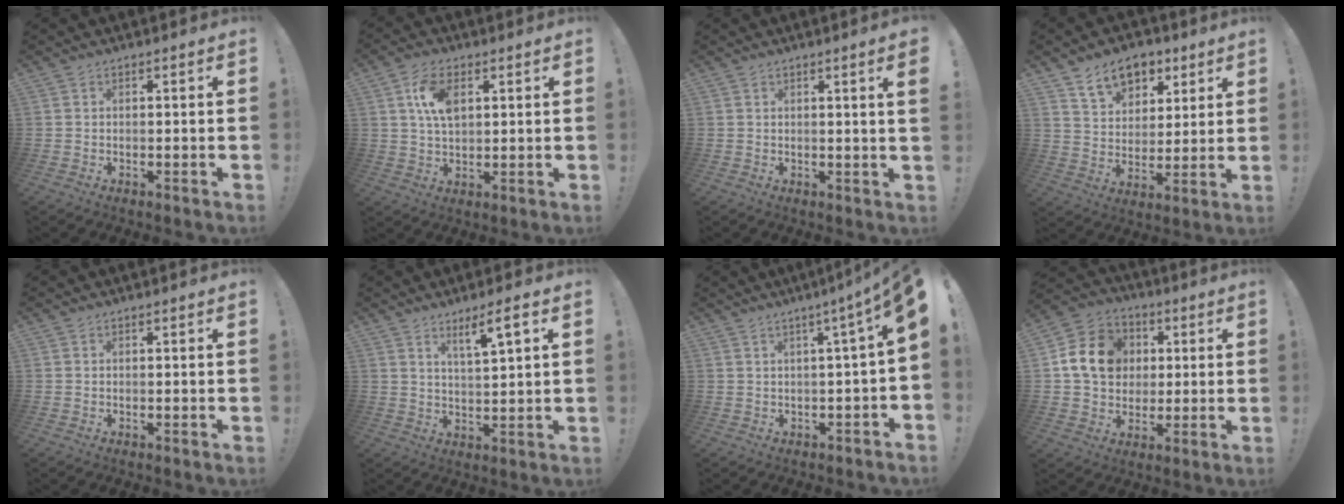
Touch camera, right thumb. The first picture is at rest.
{"total": 8.9, "force": [2.9, 5.0, 6.7], "torque": [-0.115, -0.002, 0.051]}
{"total": 2.9, "force": [1.0, -0.6, 2.6], "torque": [-0.042, -0.007, 0.015]}
{"total": 12.4, "force": [7.8, 8.3, 5.1], "torque": [-0.069, -0.041, 0.147]}
{"total": 0.0}
{"total": 6.5, "force": [3.9, 0.6, 5.2], "torque": [-0.075, -0.021, 0.058]}
{"total": 6.1, "force": [1.4, -0.6, 5.9], "torque": [-0.079, -0.027, 0.018]}
{"total": 15.1, "force": [2.7, 12.7, 7.6], "torque": [-0.107, 0.006, 0.058]}